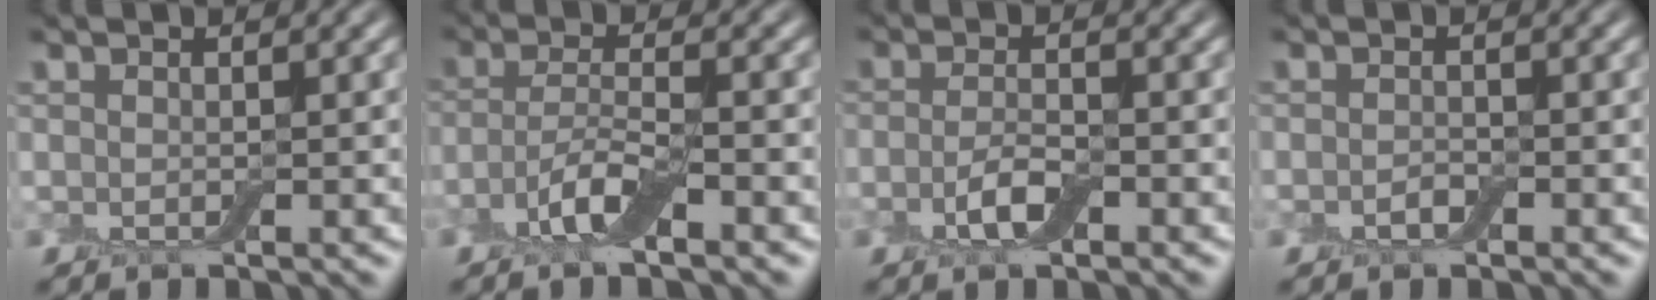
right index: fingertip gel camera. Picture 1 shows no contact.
{"total": 3.8, "force": [-2.1, 0.9, 3.0], "torque": [-0.063, 0.004, -0.050]}
{"total": 2.7, "force": [-1.2, 1.0, 2.2], "torque": [-0.049, 0.001, -0.027]}
{"total": 1.0, "force": [-0.5, 0.5, 0.7], "torque": [-0.015, 0.000, -0.009]}